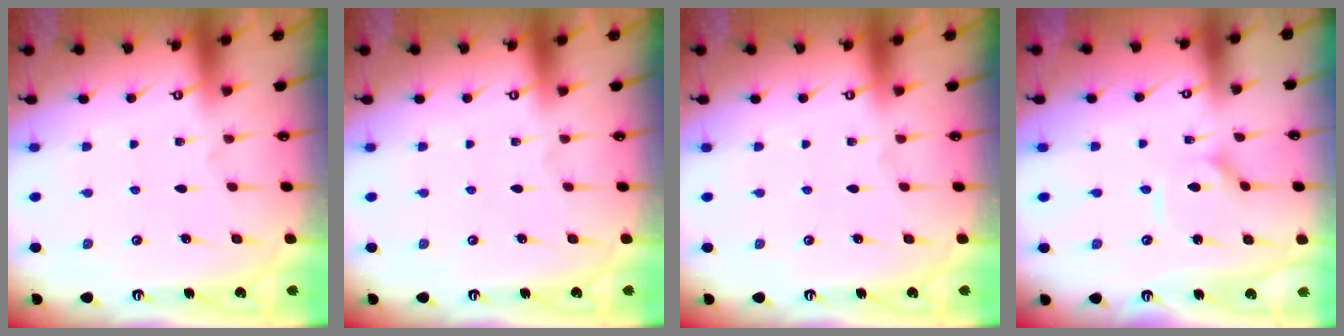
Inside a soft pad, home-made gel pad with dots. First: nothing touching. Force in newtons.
{"total": 0.0}
{"total": 0.0}
{"total": 2.6, "press": 2.6, "slide": 0.3}